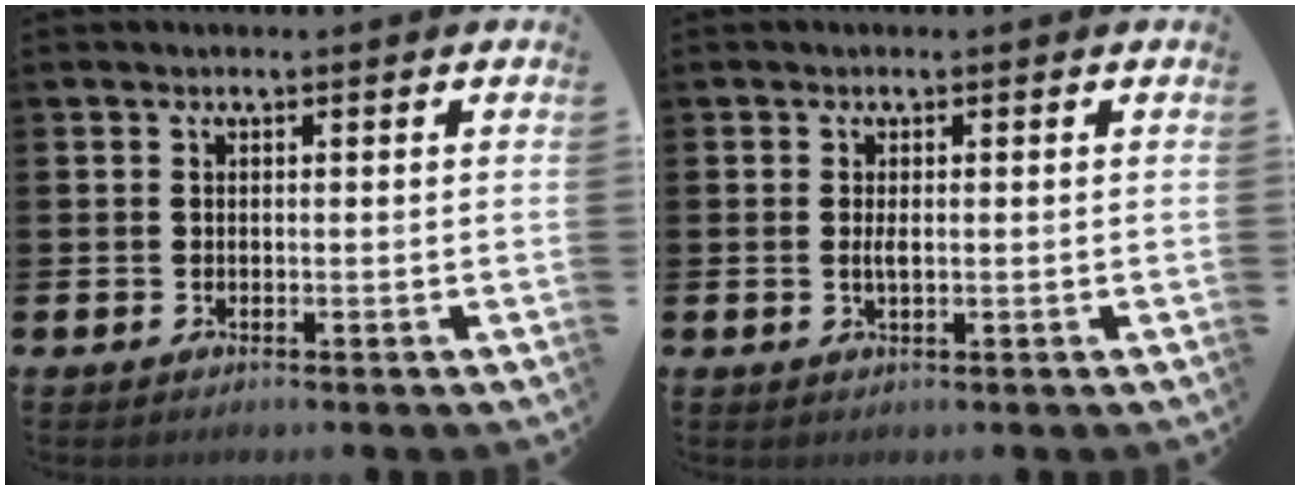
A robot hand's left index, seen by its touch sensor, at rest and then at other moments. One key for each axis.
{"total": 1.2, "fx": 0.1, "fy": 0.4, "fz": 1.2, "tx": -0.020, "ty": 0.002, "tz": -0.001}